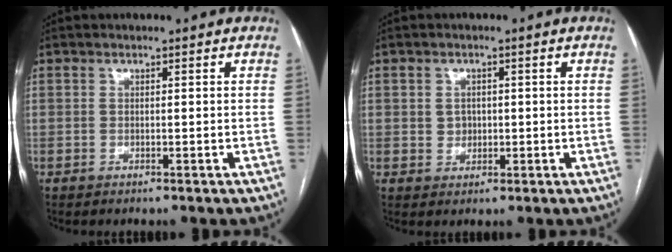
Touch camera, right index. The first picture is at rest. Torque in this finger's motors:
{"motor_torque": [0.02, 0.03, 0.06, 0.00]}